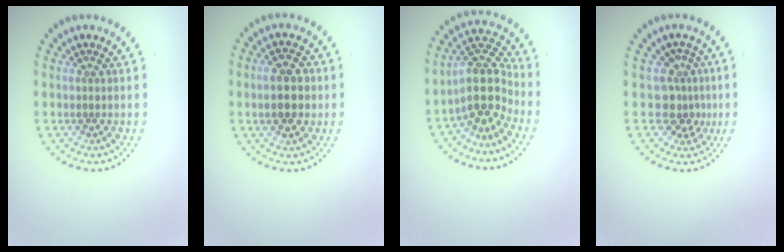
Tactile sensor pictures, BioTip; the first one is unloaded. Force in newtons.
{"total": 4.5, "press": 4.5, "slide": 0.2}
{"total": 4.7, "press": 3.8, "slide": 2.8}
{"total": 2.8, "press": 2.0, "slide": 2.0}